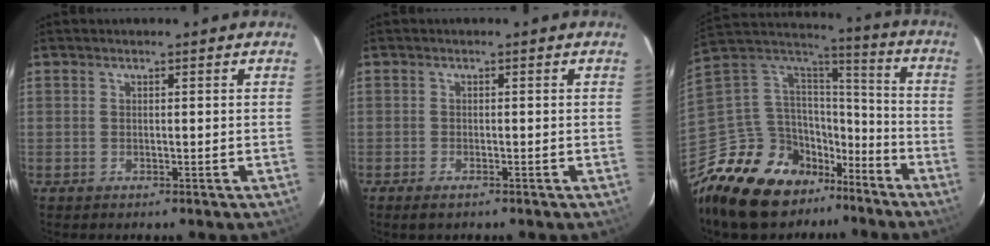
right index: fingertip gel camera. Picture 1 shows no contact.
{"total": 2.0, "force": [-1.5, 0.6, 1.2], "torque": [-0.029, -0.005, -0.028]}
{"total": 22.1, "force": [-15.6, 12.2, 9.9], "torque": [-0.224, 0.017, -0.253]}